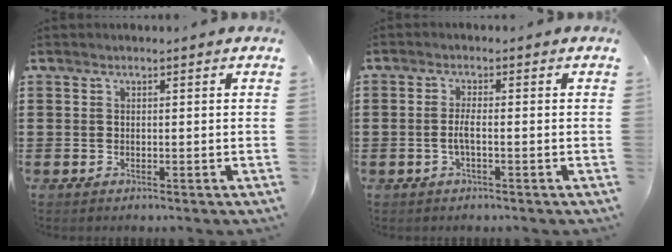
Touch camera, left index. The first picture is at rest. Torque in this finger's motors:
{"motor_torque": [0.09, 0.08, 0.03, 0.03]}